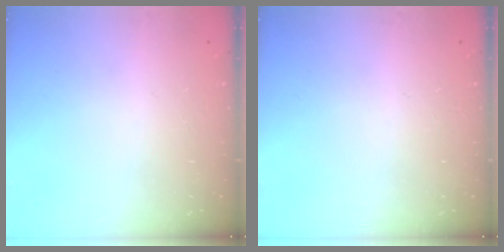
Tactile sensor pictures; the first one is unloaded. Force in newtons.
{"total": 0.0}